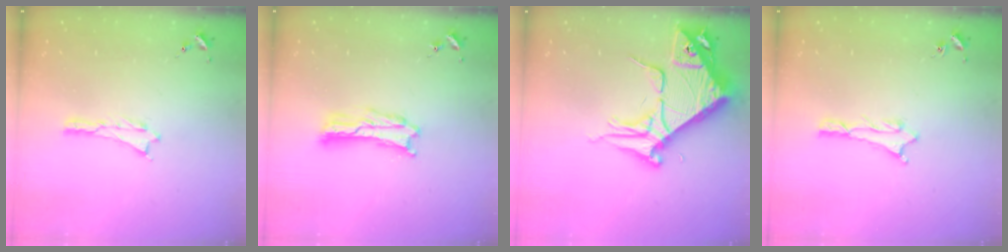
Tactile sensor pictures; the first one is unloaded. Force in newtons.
{"total": 2.8, "press": 2.7, "slide": 0.4}
{"total": 9.0, "press": 8.9, "slide": 1.2}
{"total": 0.9, "press": 0.8, "slide": 0.1}